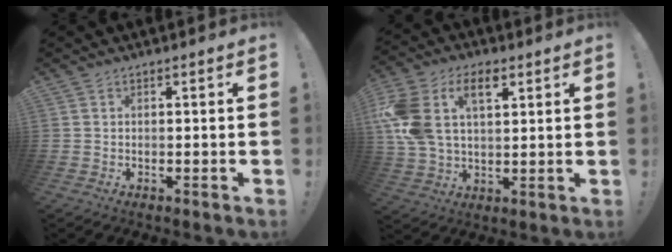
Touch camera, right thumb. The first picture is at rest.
{"total": 15.0, "force": [5.9, 9.4, 10.2], "torque": [-0.208, -0.013, 0.107]}